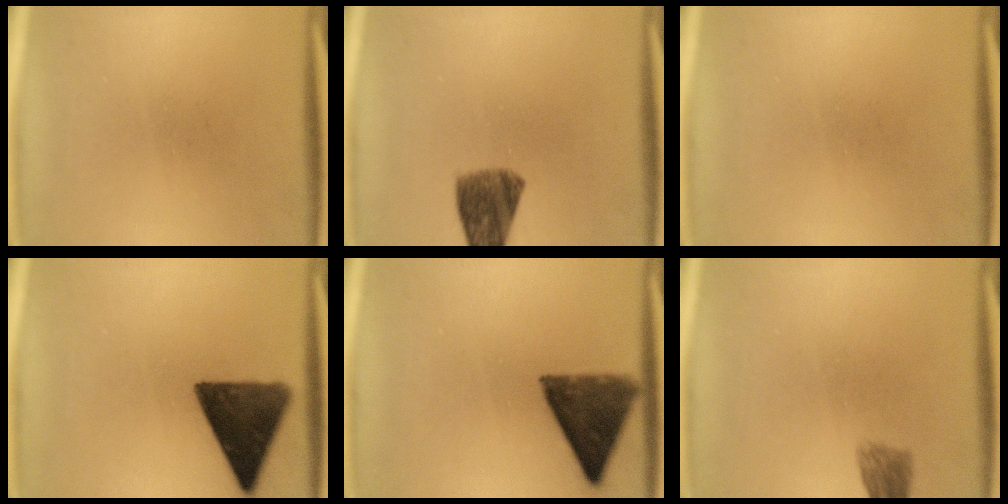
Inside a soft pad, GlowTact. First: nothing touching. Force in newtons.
{"total": 8.1}
{"total": 0.0}
{"total": 12.8}
{"total": 11.2}
{"total": 2.9}